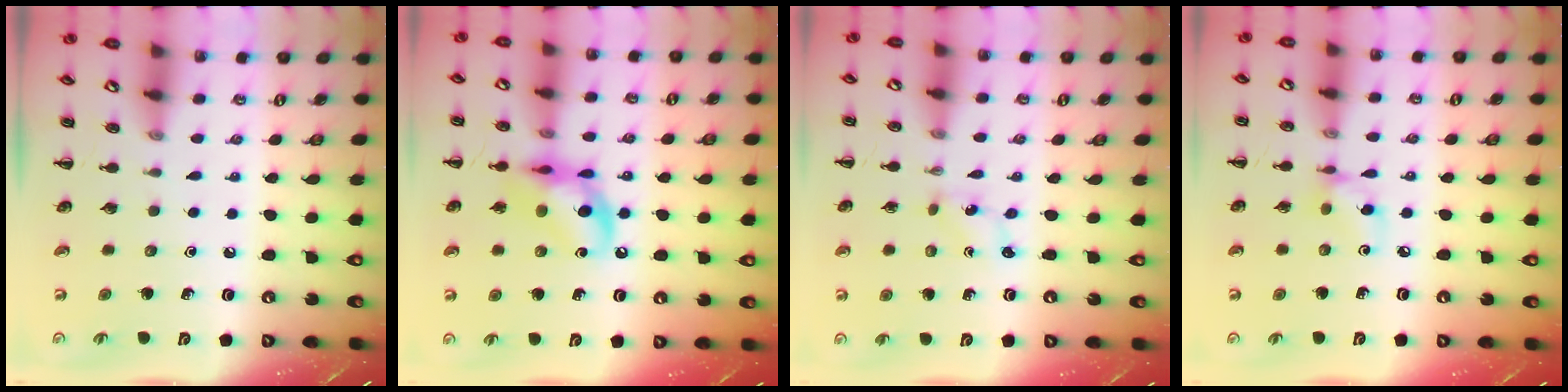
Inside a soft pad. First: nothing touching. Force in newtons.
{"total": 12.4, "press": 12.1, "slide": 2.7}
{"total": 0.0}
{"total": 6.0, "press": 6.0, "slide": 0.2}